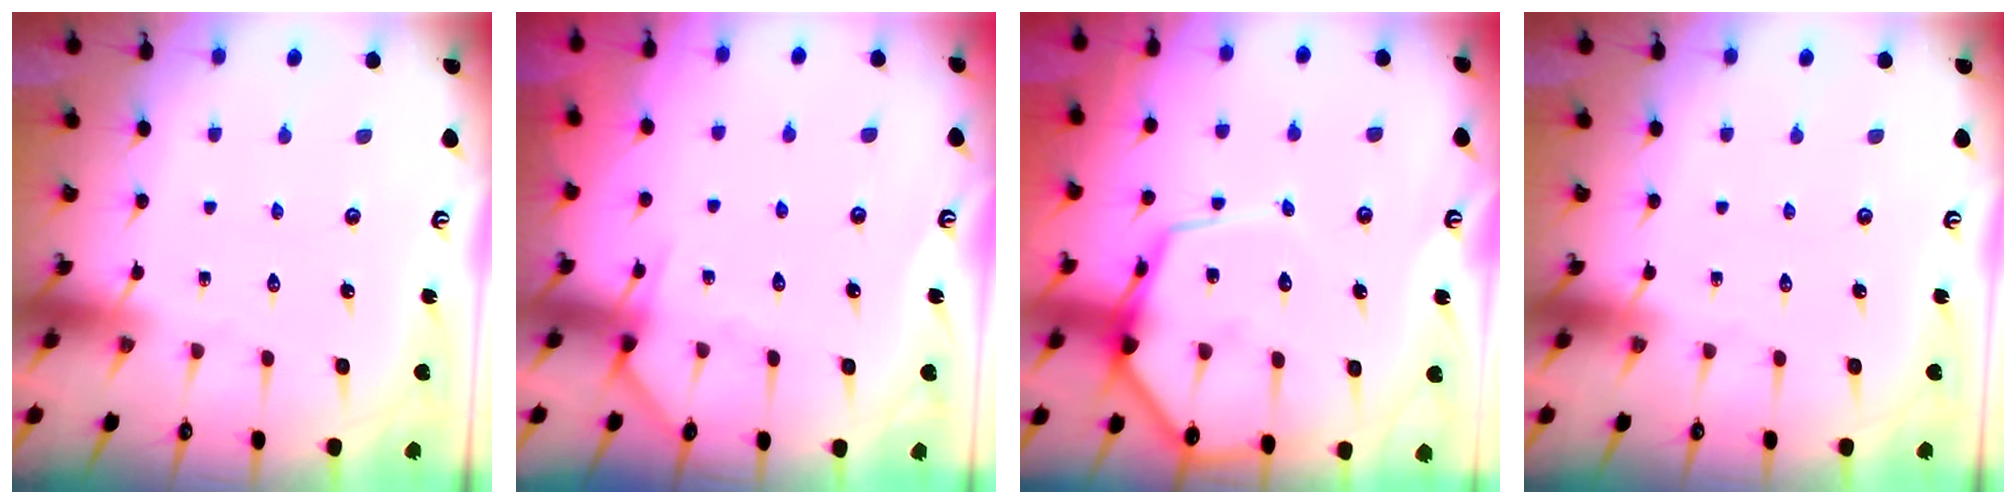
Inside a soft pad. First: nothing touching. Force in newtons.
{"total": 6.9, "press": 6.8, "slide": 0.8}
{"total": 13.1, "press": 13.0, "slide": 1.3}
{"total": 0.0}